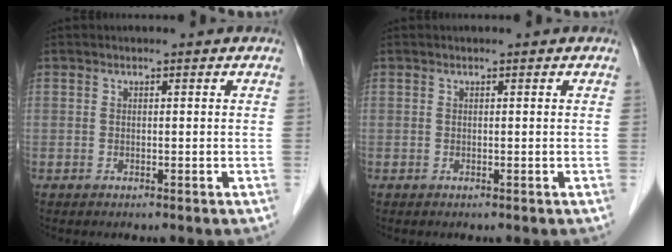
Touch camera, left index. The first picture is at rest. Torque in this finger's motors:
{"motor_torque": [0.24, 0.06, -0.03, 0.00]}